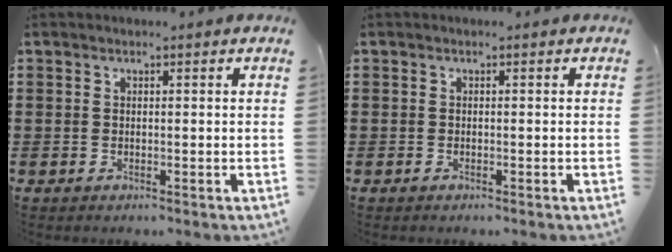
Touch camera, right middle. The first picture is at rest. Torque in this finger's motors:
{"motor_torque": [0.02, 0.23, 0.00, -0.01]}